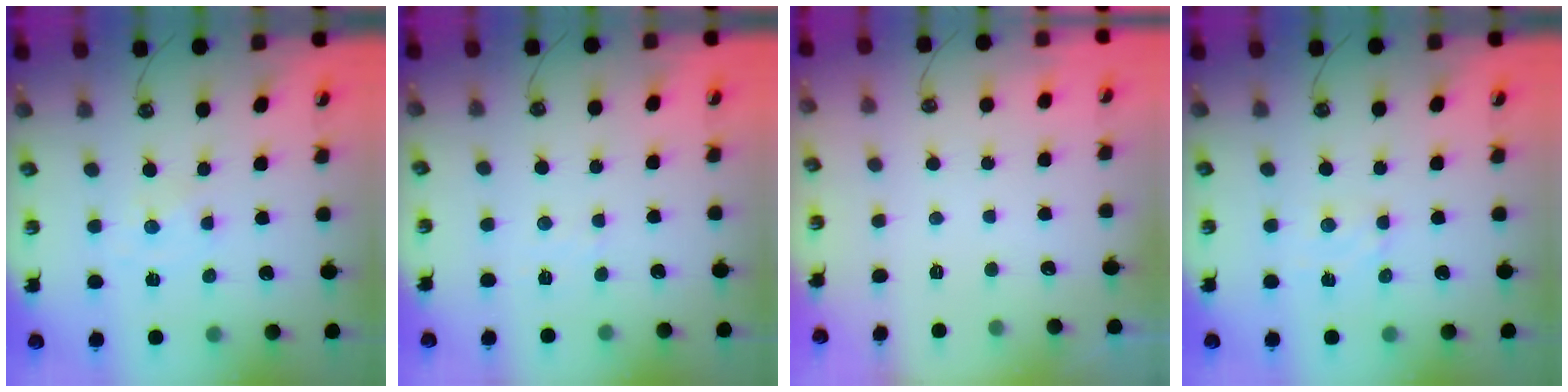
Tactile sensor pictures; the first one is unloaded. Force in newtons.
{"total": 2.8, "press": 2.7, "slide": 0.5}
{"total": 0.0}
{"total": 3.8, "press": 3.8, "slide": 0.4}